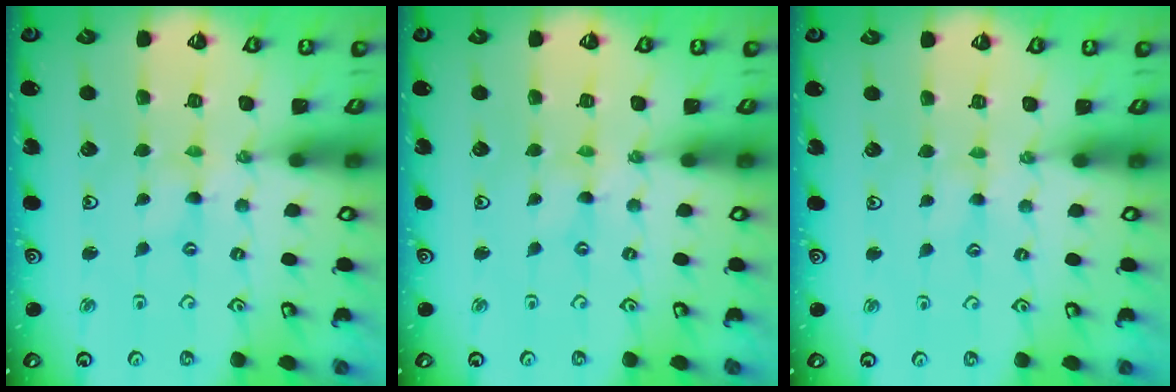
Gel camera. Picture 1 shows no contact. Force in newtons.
{"total": 0.0}
{"total": 1.2, "press": 1.2, "slide": 0.3}